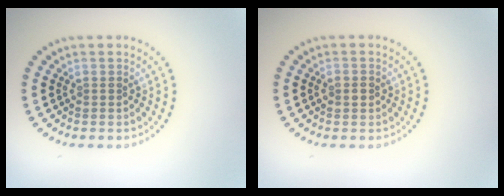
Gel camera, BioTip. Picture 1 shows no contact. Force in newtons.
{"total": 1.5, "press": 1.5, "slide": 0.2}